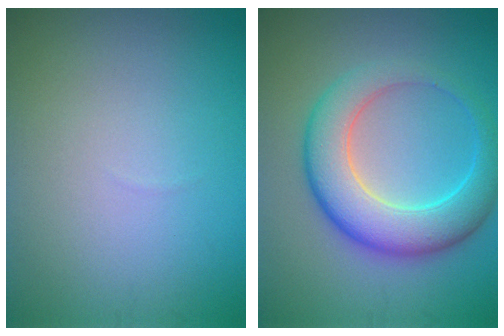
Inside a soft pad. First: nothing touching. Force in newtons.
{"total": 7.2, "press": 7.2, "slide": 0.2}